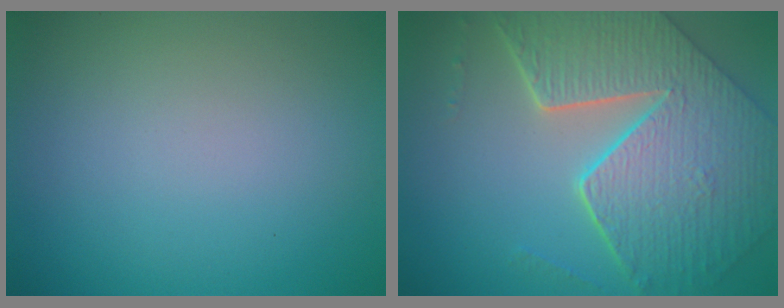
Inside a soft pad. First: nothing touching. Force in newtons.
{"total": 9.2, "press": 6.6, "slide": 6.4}